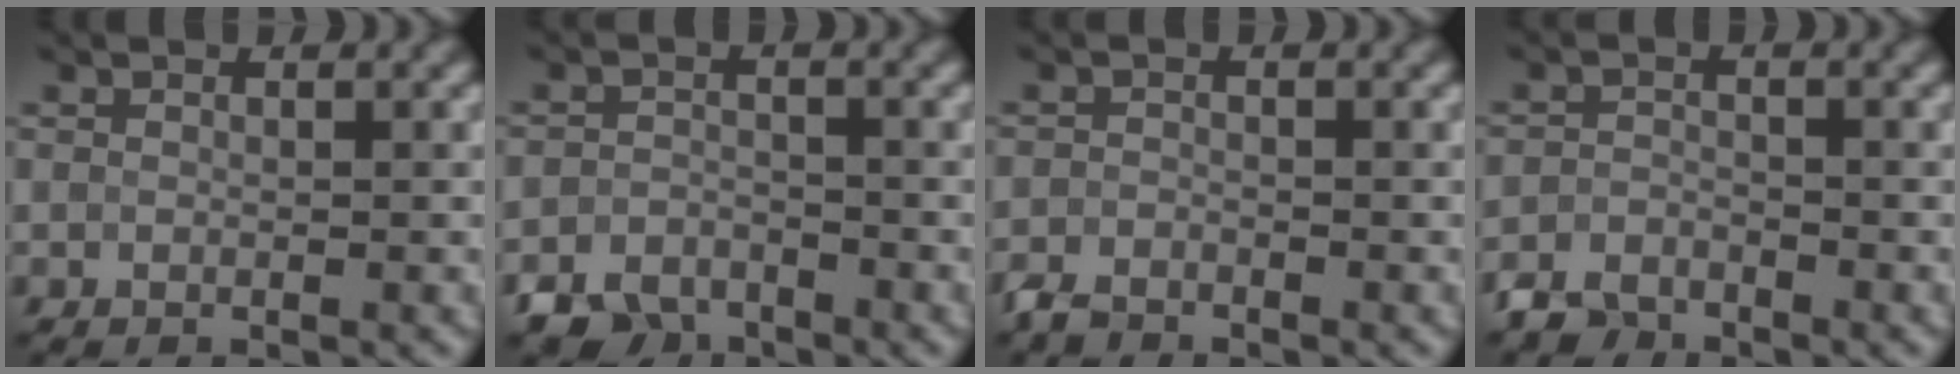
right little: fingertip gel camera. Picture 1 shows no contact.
{"total": 3.6, "force": [-3.0, 1.8, 0.6], "torque": [-0.007, -0.007, -0.060]}
{"total": 1.6, "force": [-1.6, 0.5, 0.2], "torque": [-0.007, -0.005, -0.037]}
{"total": 2.4, "force": [-2.2, 0.8, 0.1], "torque": [-0.002, -0.004, -0.051]}